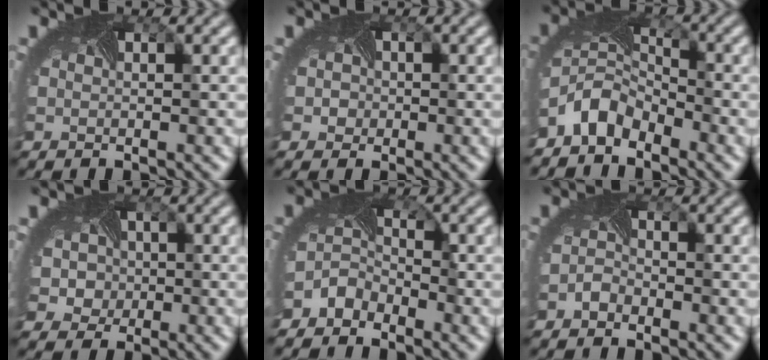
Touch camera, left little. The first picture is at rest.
{"total": 2.0, "force": [0.1, 1.9, 0.6], "torque": [0.000, 0.005, -0.010]}
{"total": 4.3, "force": [-3.4, 2.3, 1.6], "torque": [-0.038, -0.004, -0.077]}
{"total": 5.1, "force": [0.1, 4.6, 2.2], "torque": [-0.026, 0.012, -0.025]}
{"total": 2.9, "force": [-2.6, 1.4, 0.2], "torque": [-0.012, -0.006, -0.058]}
{"total": 1.4, "force": [-1.3, 0.4, -0.1], "torque": [-0.006, 0.000, -0.028]}